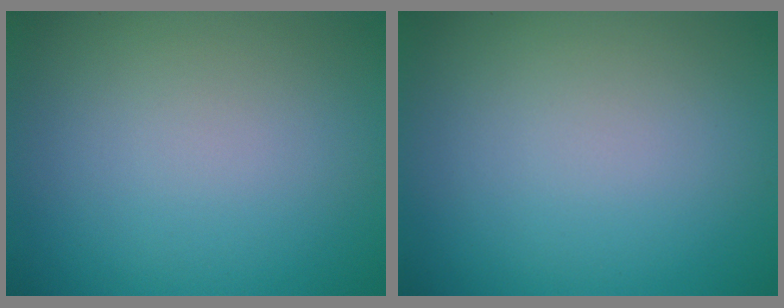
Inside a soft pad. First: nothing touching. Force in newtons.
{"total": 0.0}